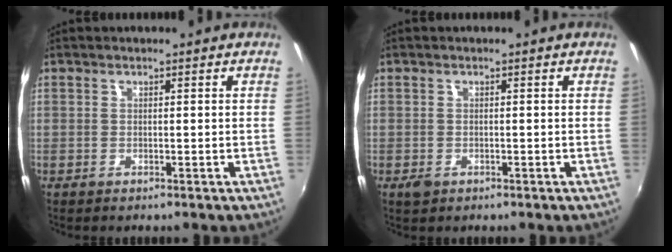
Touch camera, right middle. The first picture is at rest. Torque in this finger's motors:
{"motor_torque": [0.35, -0.30, 0.00, 0.03]}